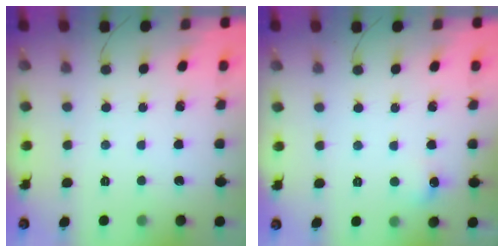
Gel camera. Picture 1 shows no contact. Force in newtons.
{"total": 5.3, "press": 5.2, "slide": 1.2}